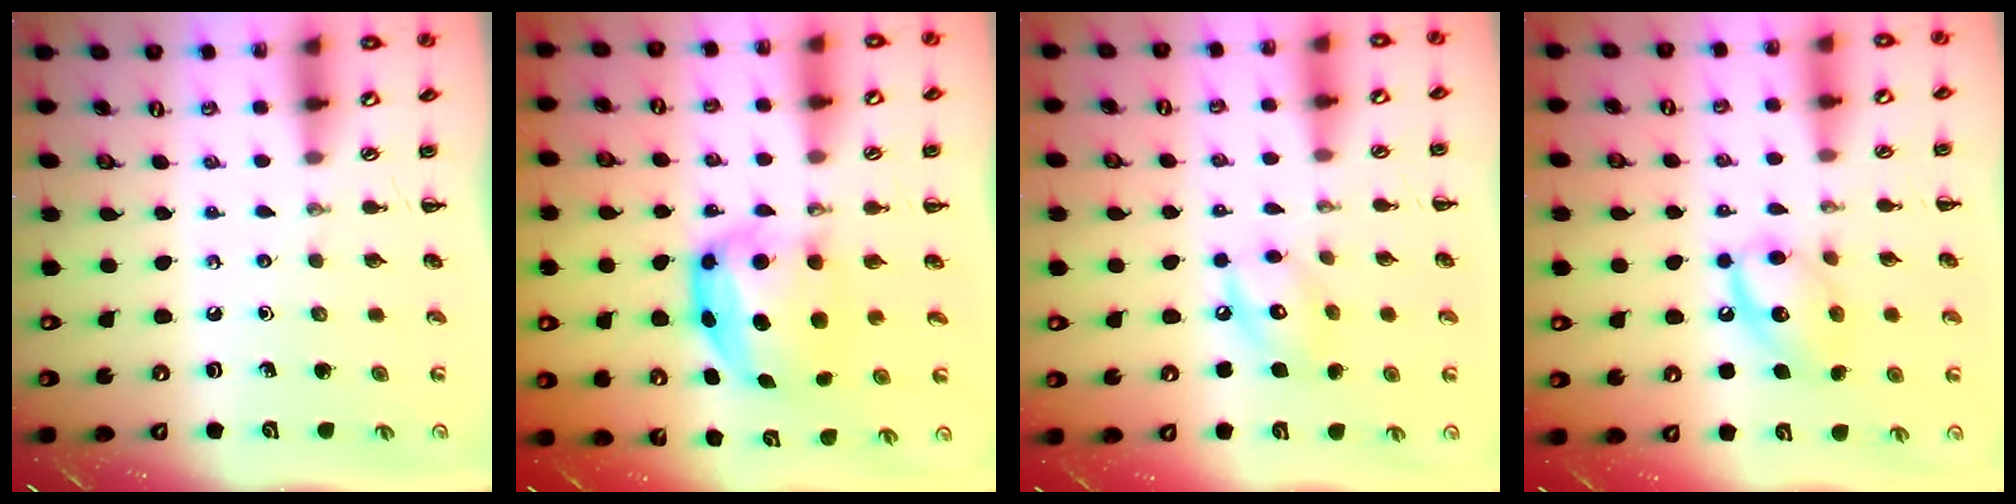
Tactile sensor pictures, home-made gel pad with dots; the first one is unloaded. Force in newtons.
{"total": 5.9, "press": 5.9, "slide": 0.7}
{"total": 9.4, "press": 9.4, "slide": 0.4}
{"total": 12.6, "press": 12.6, "slide": 1.3}